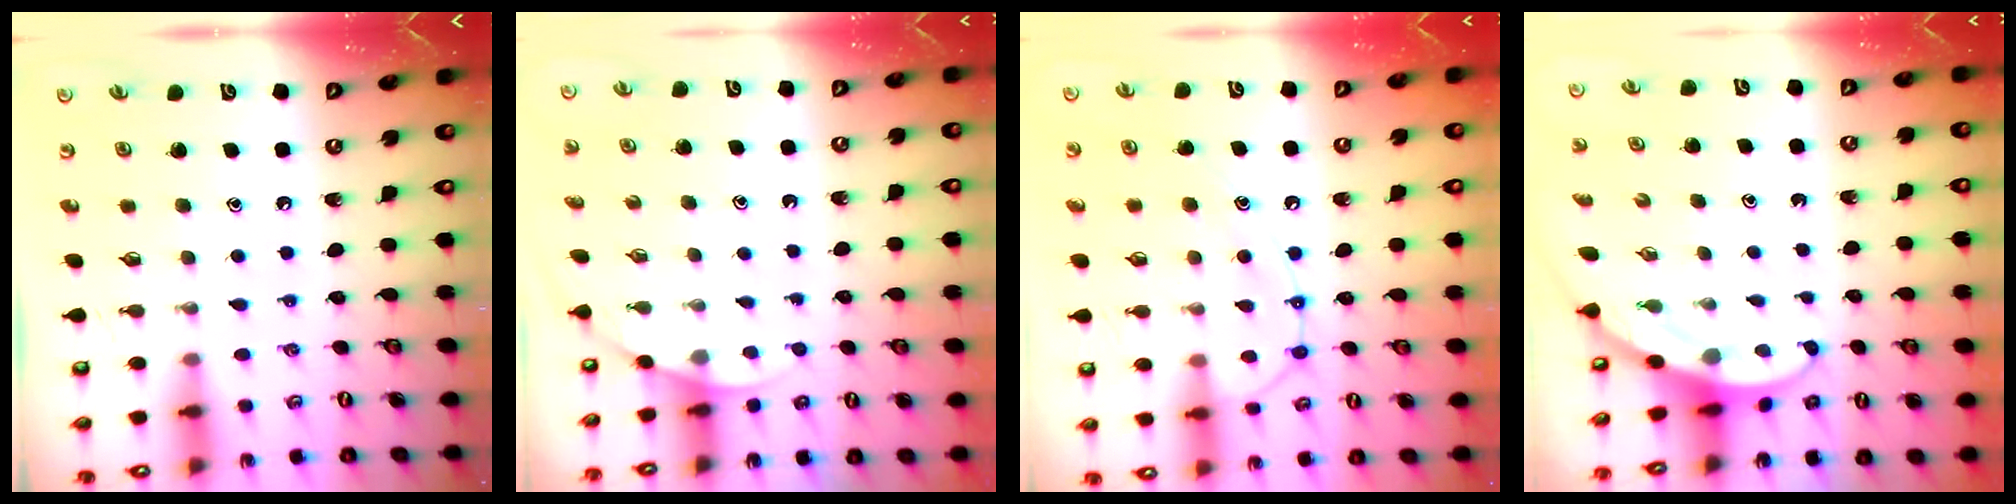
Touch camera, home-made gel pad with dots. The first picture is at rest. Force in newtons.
{"total": 2.6, "press": 2.6, "slide": 0.1}
{"total": 13.7, "press": 13.6, "slide": 1.3}
{"total": 2.9, "press": 2.9, "slide": 0.1}